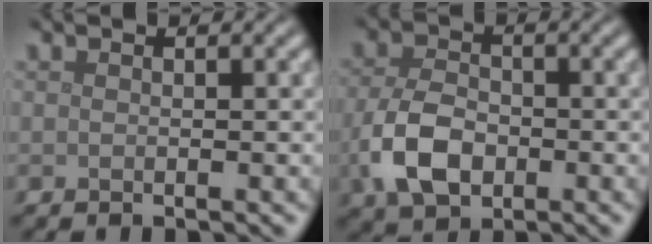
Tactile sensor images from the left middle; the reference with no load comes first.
{"total": 5.6, "force": [-1.6, 3.7, 3.8], "torque": [-0.089, -0.005, -0.034]}